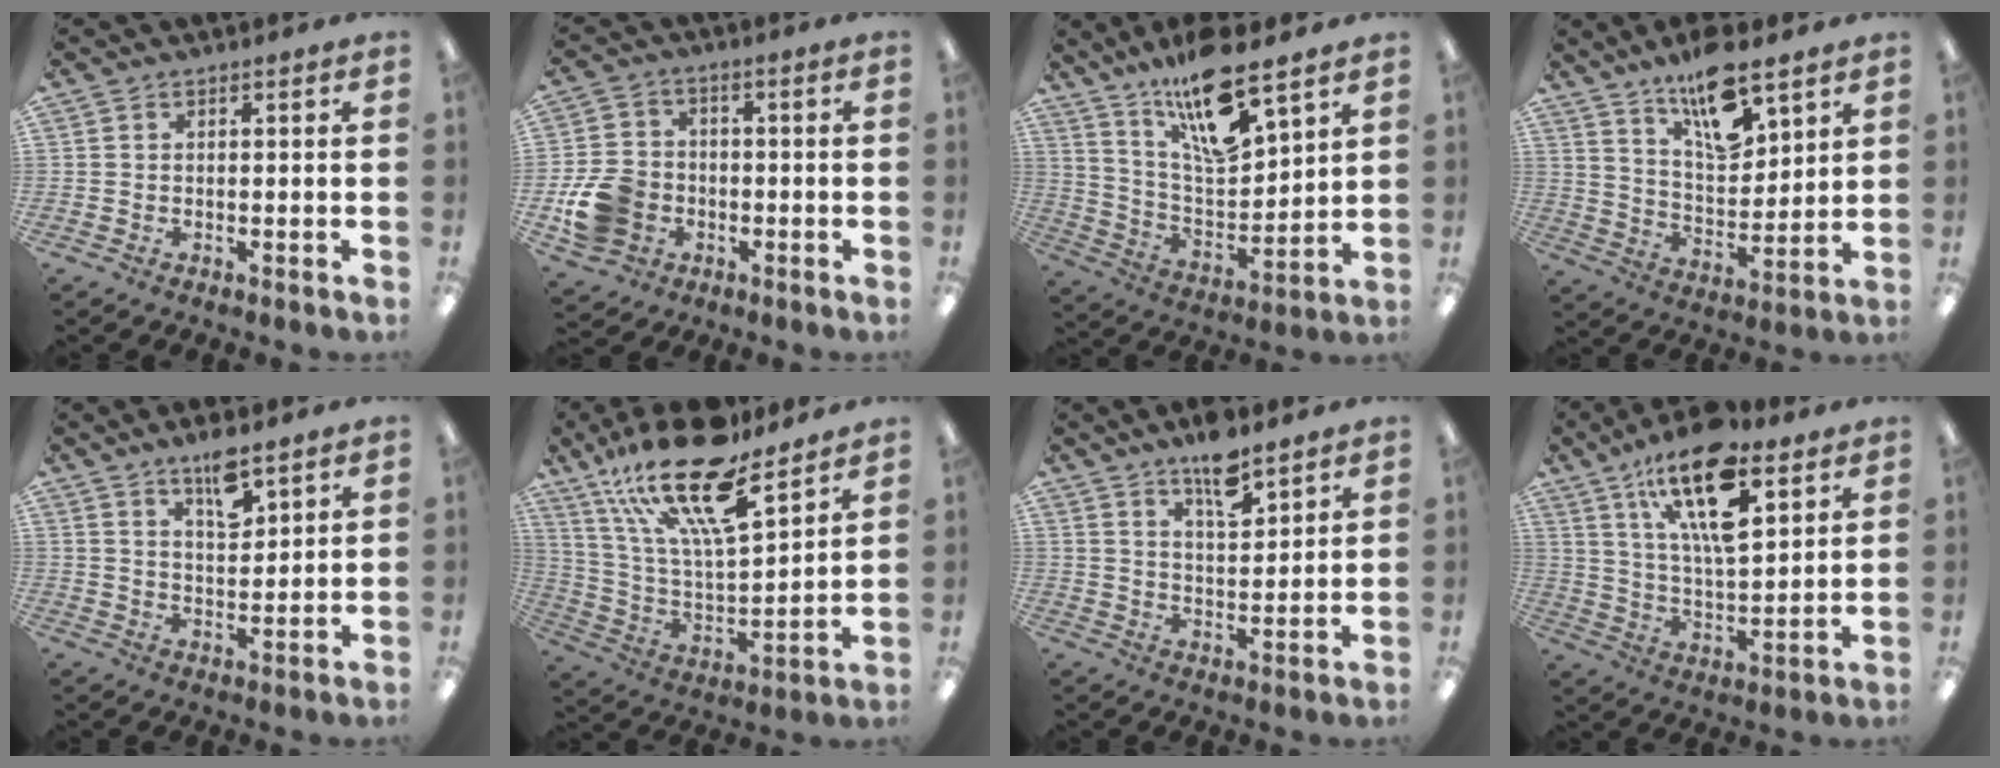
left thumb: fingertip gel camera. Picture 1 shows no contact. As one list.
[{"total": 11.0, "force": [-3.4, 8.9, 5.6], "torque": [-0.119, 0.027, -0.056]}, {"total": 17.2, "force": [12.6, 4.6, 10.7], "torque": [-0.188, -0.070, 0.210]}, {"total": 15.2, "force": [10.7, 5.7, 9.2], "torque": [-0.146, -0.055, 0.181]}, {"total": 7.7, "force": [5.8, 2.5, 4.4], "torque": [-0.060, -0.037, 0.097]}, {"total": 23.7, "force": [16.0, 7.7, 15.7], "torque": [-0.281, -0.094, 0.275]}, {"total": 8.8, "force": [6.9, 2.8, 4.6], "torque": [-0.069, -0.043, 0.118]}, {"total": 20.0, "force": [11.7, 7.8, 14.2], "torque": [-0.231, -0.053, 0.193]}]